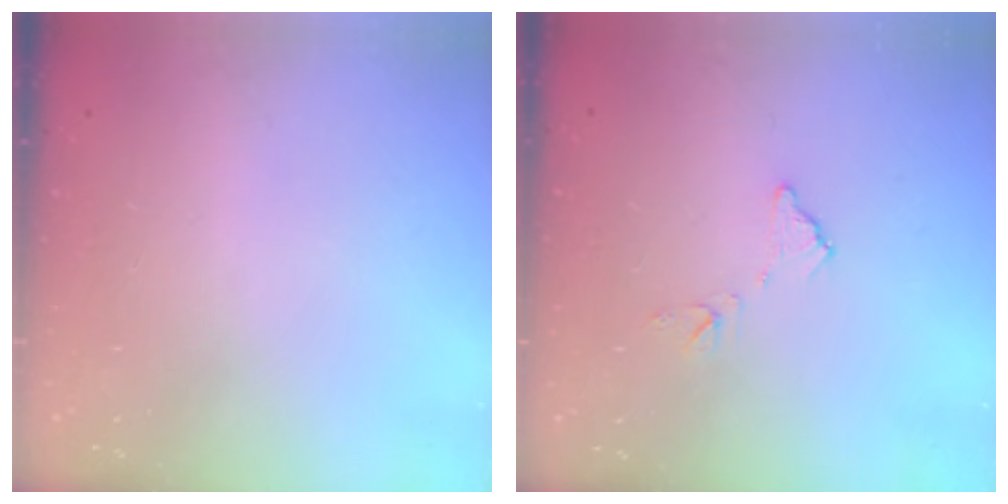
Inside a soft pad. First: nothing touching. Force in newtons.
{"total": 7.5, "press": 7.5, "slide": 0.5}